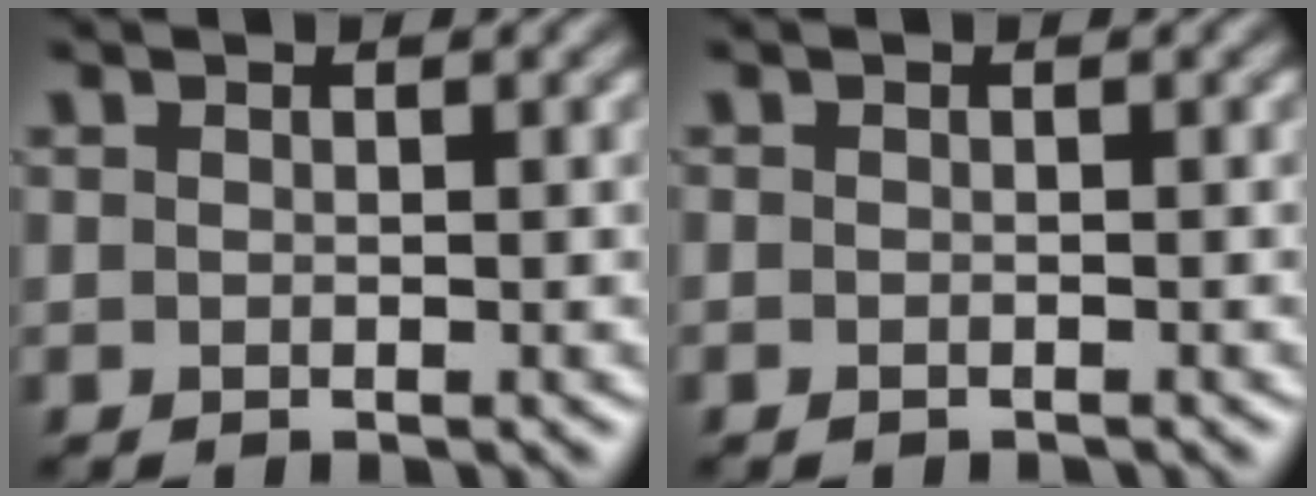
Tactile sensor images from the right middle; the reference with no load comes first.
{"total": 0.7, "force": [-0.7, 0.2, 0.3], "torque": [-0.004, -0.004, -0.010]}